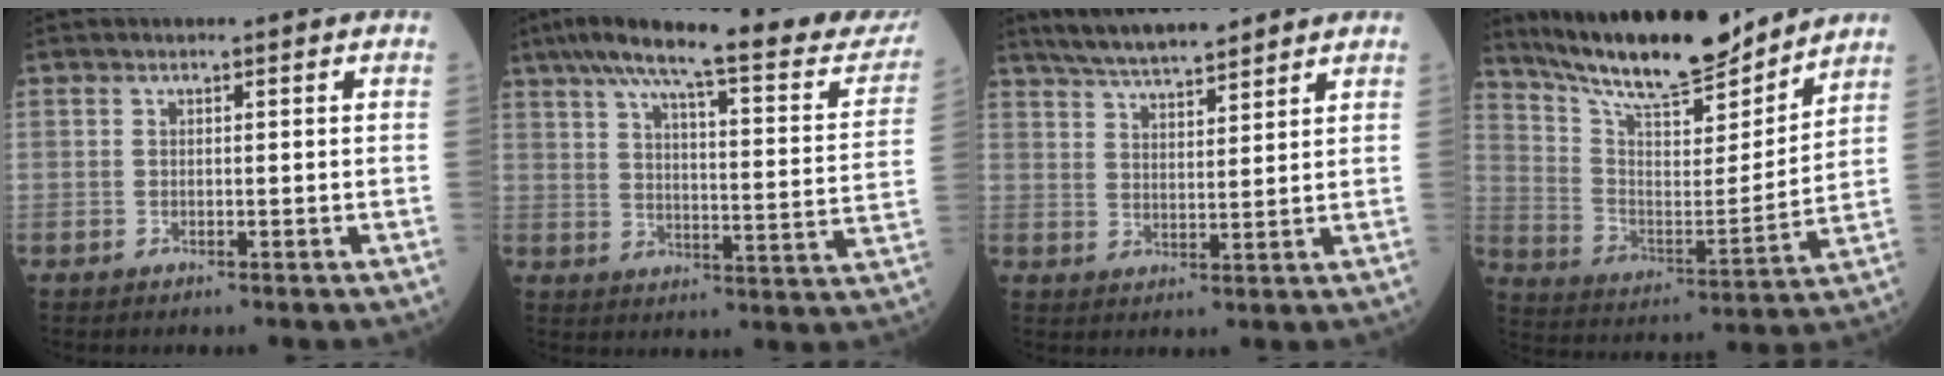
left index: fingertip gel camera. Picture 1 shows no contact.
{"total": 28.3, "force": [23.9, 3.7, 14.7], "torque": [-0.228, -0.026, 0.308]}
{"total": 10.7, "force": [9.3, 1.9, 4.9], "torque": [-0.083, 0.019, 0.162]}
{"total": 19.7, "force": [17.4, 3.4, 8.6], "torque": [-0.151, -0.011, 0.290]}